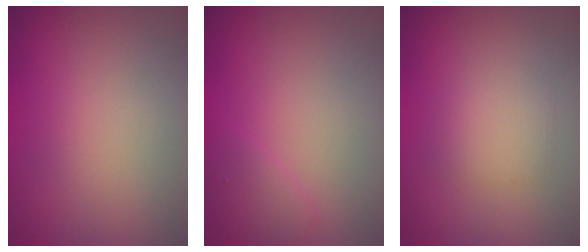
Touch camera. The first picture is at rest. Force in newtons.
{"total": 1.5, "press": 1.5, "slide": 0.1}
{"total": 1.9, "press": 1.9, "slide": 0.1}